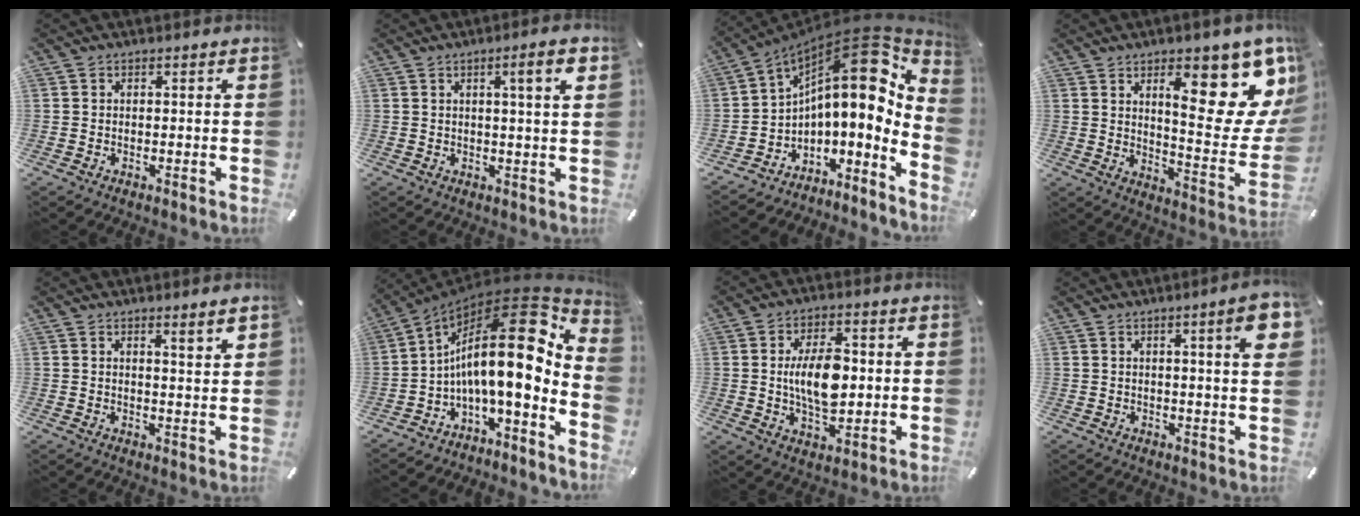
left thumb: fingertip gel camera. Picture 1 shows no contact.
{"total": 6.4, "force": [2.4, 0.5, 5.9], "torque": [-0.093, -0.006, 0.030]}
{"total": 18.2, "force": [7.6, 8.7, 14.0], "torque": [-0.193, -0.082, 0.124]}
{"total": 21.1, "force": [11.2, 7.2, 16.4], "torque": [-0.210, -0.081, 0.171]}
{"total": 3.3, "force": [2.5, -0.1, 2.1], "torque": [-0.036, -0.019, 0.041]}
{"total": 20.5, "force": [4.2, 6.8, 18.9], "torque": [-0.304, -0.059, 0.061]}
{"total": 11.3, "force": [0.6, 6.4, 9.3], "torque": [-0.174, 0.002, 0.005]}
{"total": 8.3, "force": [2.9, 0.8, 7.7], "torque": [-0.113, -0.010, 0.041]}